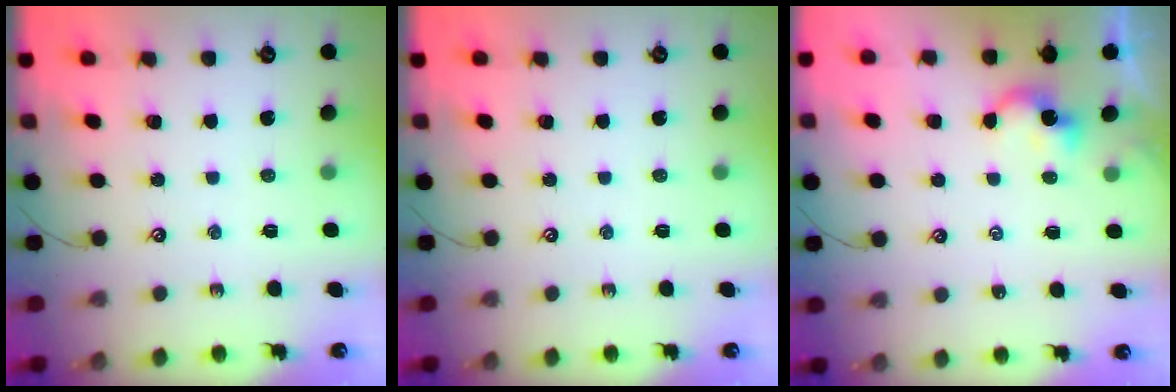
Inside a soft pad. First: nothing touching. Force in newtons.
{"total": 0.0}
{"total": 0.9, "press": 0.8, "slide": 0.4}